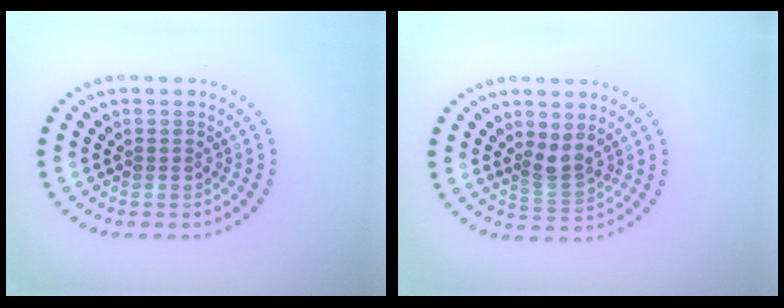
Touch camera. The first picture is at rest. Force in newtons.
{"total": 2.1, "press": 1.6, "slide": 1.4}